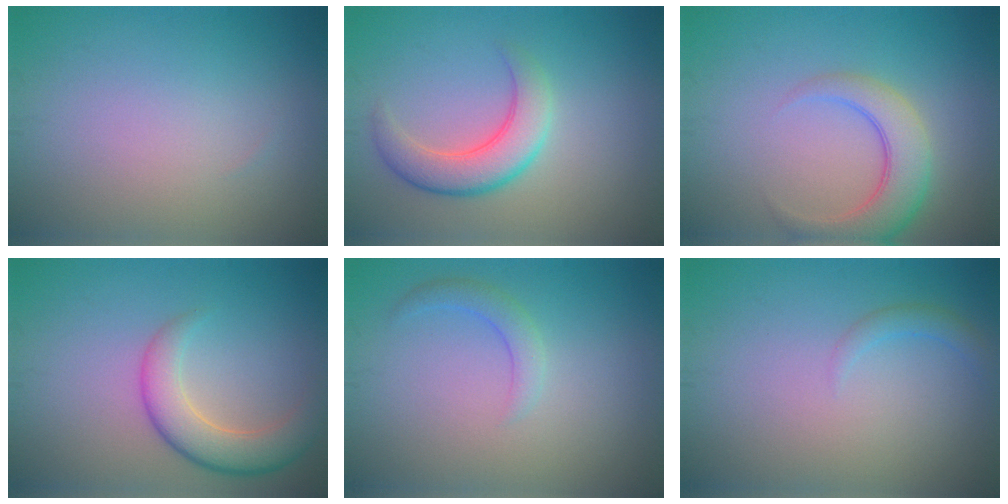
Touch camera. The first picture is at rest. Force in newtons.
{"total": 4.5, "press": 4.5, "slide": 0.3}
{"total": 4.9, "press": 4.9, "slide": 0.2}
{"total": 4.6, "press": 4.6, "slide": 0.3}
{"total": 1.7, "press": 1.7, "slide": 0.1}
{"total": 1.1, "press": 1.1, "slide": 0.1}